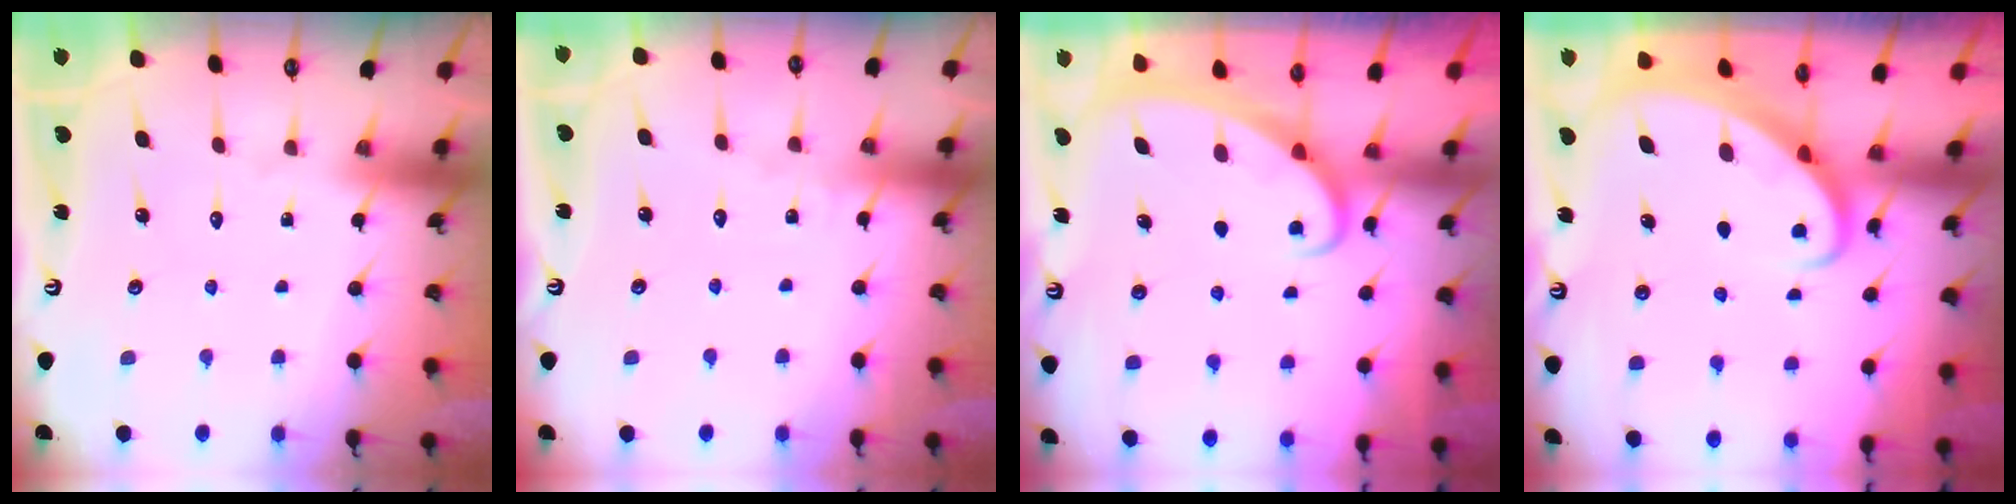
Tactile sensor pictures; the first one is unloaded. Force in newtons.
{"total": 1.6, "press": 1.5, "slide": 0.2}
{"total": 2.2, "press": 2.2, "slide": 0.4}
{"total": 2.4, "press": 2.4, "slide": 0.3}